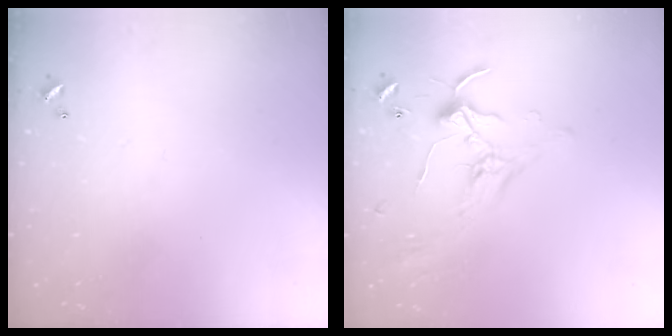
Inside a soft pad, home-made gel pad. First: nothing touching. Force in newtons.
{"total": 0.8, "press": 0.7, "slide": 0.4}